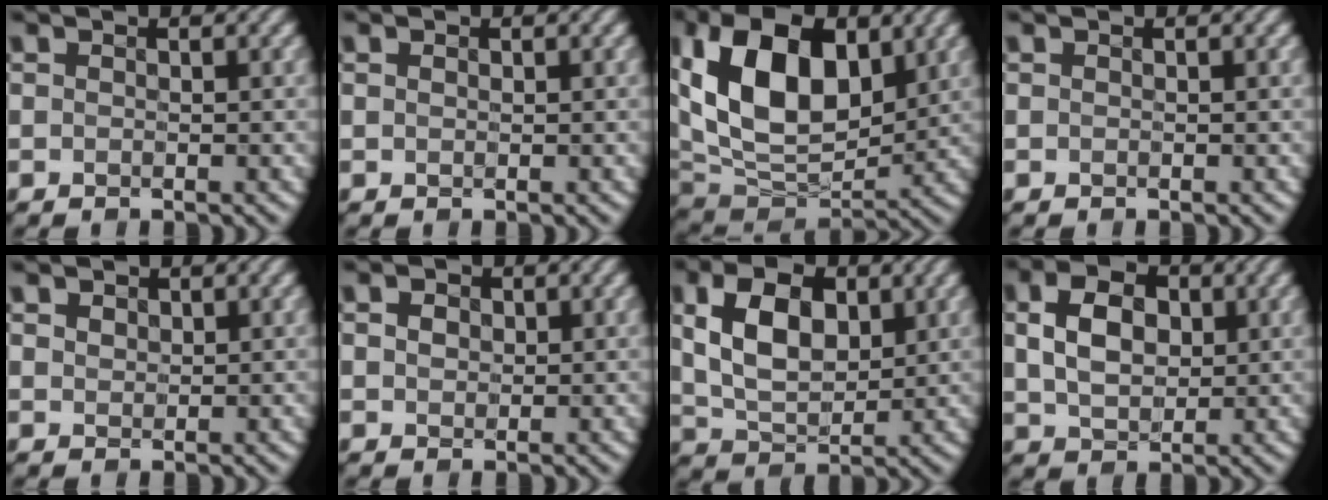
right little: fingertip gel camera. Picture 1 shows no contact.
{"total": 0.0}
{"total": 13.3, "force": [3.2, 8.2, 9.9], "torque": [-0.199, 0.007, 0.062]}
{"total": 0.0}
{"total": 1.4, "force": [0.7, 1.0, 0.5], "torque": [-0.022, 0.000, 0.024]}
{"total": 1.4, "force": [0.2, 1.2, 0.7], "torque": [-0.021, 0.003, 0.006]}
{"total": 7.0, "force": [1.3, 4.3, 5.4], "torque": [-0.115, 0.005, 0.029]}
{"total": 4.9, "force": [0.5, 3.5, 3.5], "torque": [-0.078, 0.004, 0.013]}